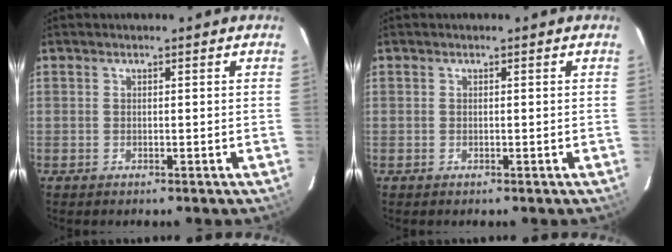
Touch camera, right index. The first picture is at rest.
{"total": 0.0}